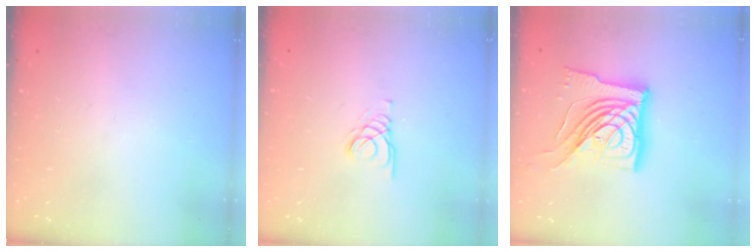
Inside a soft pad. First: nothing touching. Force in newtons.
{"total": 1.4, "press": 1.4, "slide": 0.2}
{"total": 19.1, "press": 19.0, "slide": 1.8}